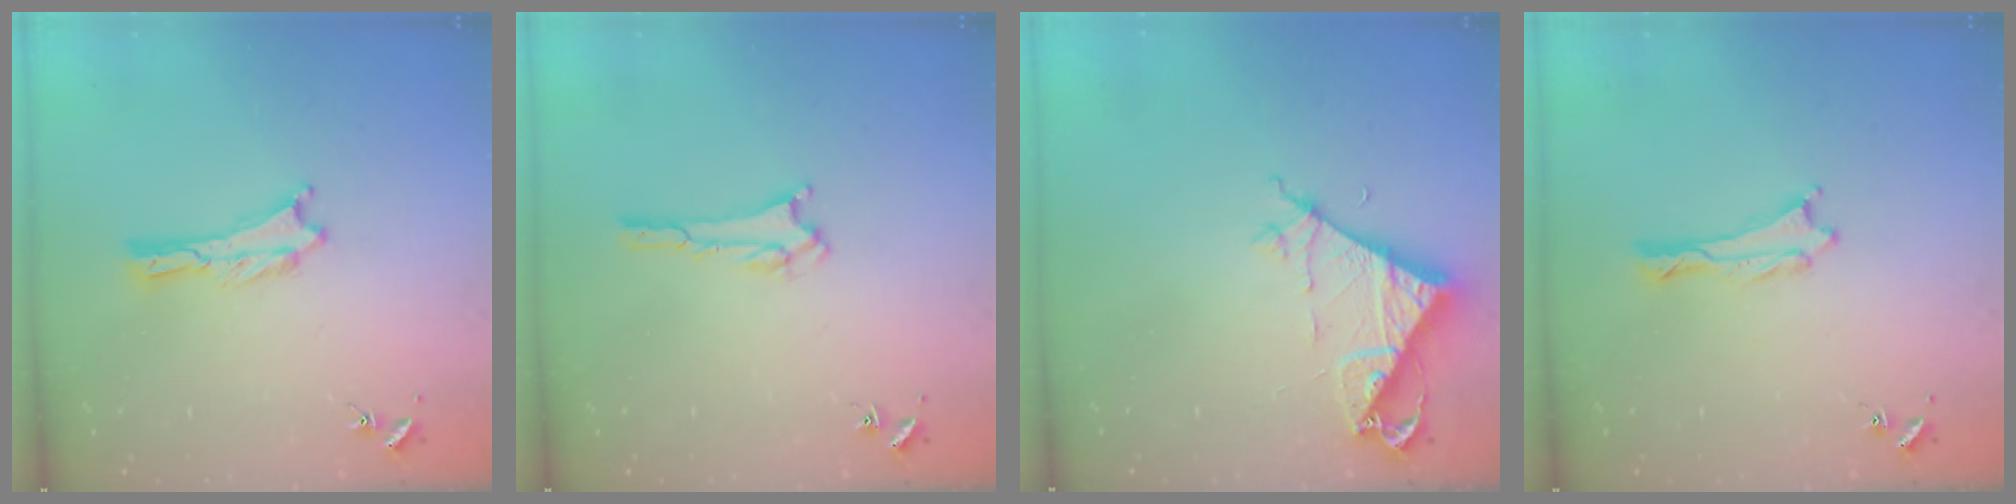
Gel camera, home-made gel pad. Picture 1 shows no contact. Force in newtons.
{"total": 1.8, "press": 1.8, "slide": 0.2}
{"total": 6.9, "press": 6.9, "slide": 0.5}
{"total": 0.0}